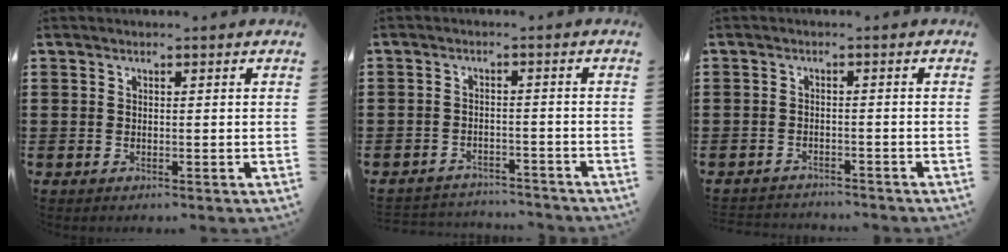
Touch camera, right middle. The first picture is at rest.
{"total": 3.1, "force": [-3.0, 0.5, -0.4], "torque": [-0.002, 0.000, -0.068]}
{"total": 2.1, "force": [-2.0, 0.2, -0.3], "torque": [-0.002, 0.000, -0.046]}